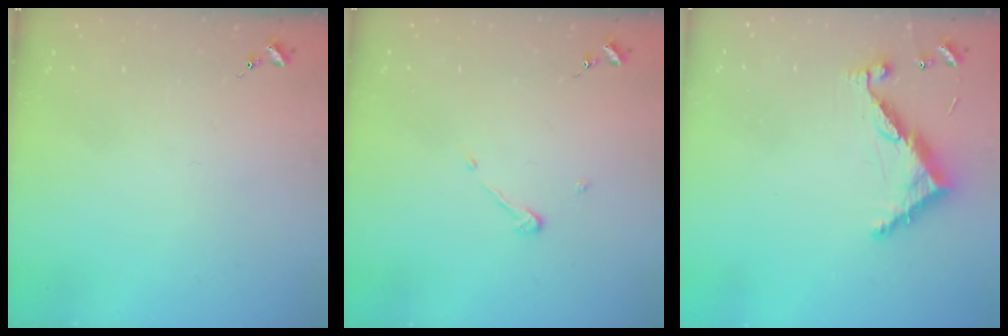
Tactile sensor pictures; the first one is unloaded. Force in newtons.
{"total": 3.8, "press": 3.8, "slide": 0.3}
{"total": 9.0, "press": 9.0, "slide": 0.5}